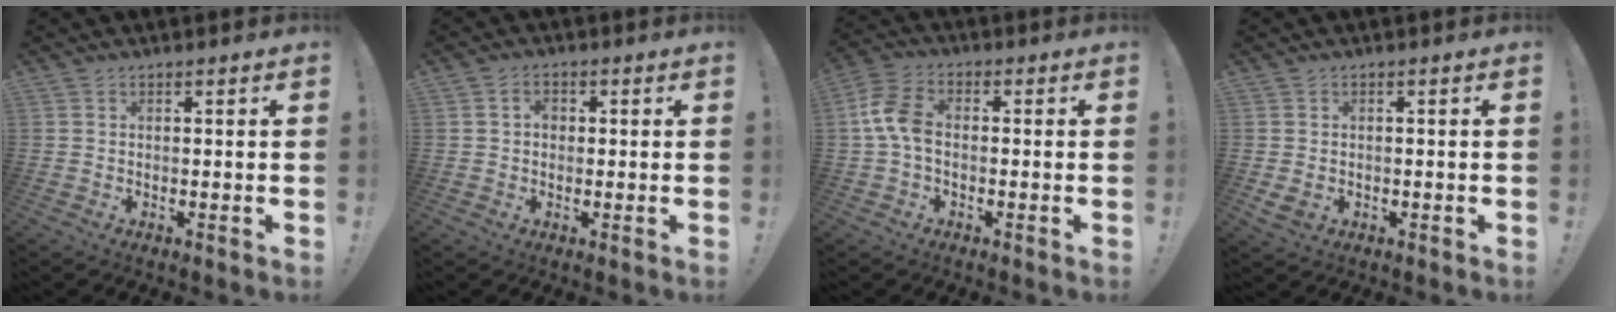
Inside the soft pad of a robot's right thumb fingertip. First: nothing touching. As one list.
[{"total": 2.7, "force": [0.1, 2.2, 1.6], "torque": [-0.016, 0.001, -0.003]}, {"total": 8.8, "force": [-0.6, 5.4, 6.9], "torque": [-0.138, 0.010, -0.006]}, {"total": 3.4, "force": [-0.5, 2.4, 2.3], "torque": [-0.047, -0.003, -0.008]}]